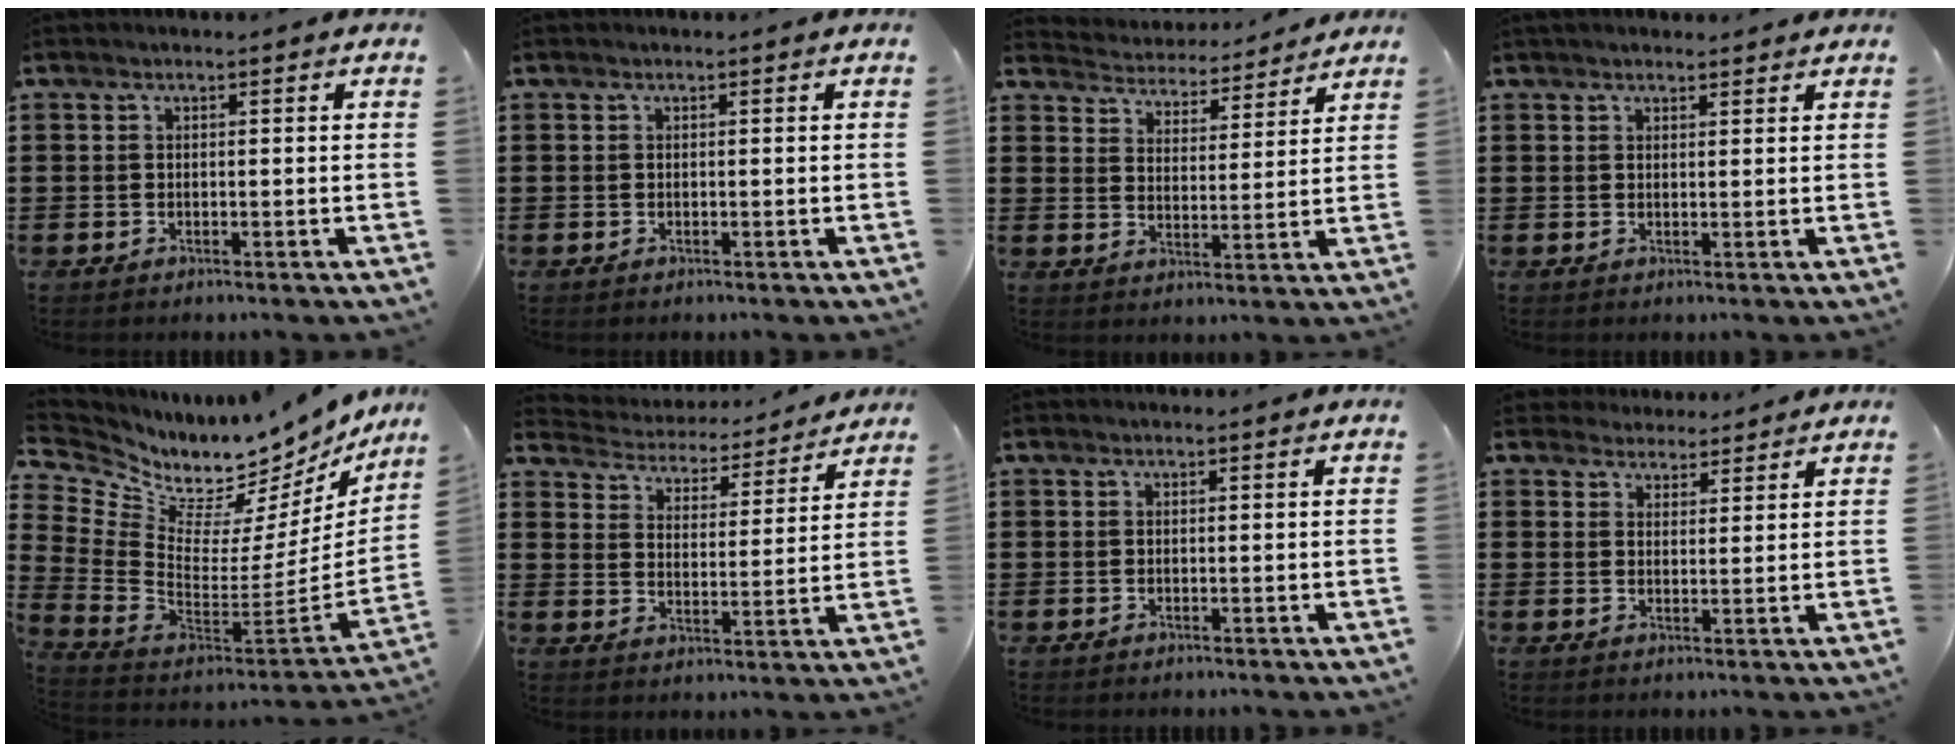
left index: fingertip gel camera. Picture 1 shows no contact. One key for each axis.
{"total": 0.0}
{"total": 4.0, "fx": 4.0, "fy": 0.2, "fz": -0.7, "tx": -0.014, "ty": -0.035, "tz": 0.065}
{"total": 1.4, "fx": 1.3, "fy": 0.5, "fz": 0.1, "tx": -0.004, "ty": 0.003, "tz": 0.026}
{"total": 5.5, "fx": 5.2, "fy": 1.6, "fz": -0.8, "tx": -0.034, "ty": -0.077, "tz": 0.083}
{"total": 3.5, "fx": 3.5, "fy": 0.3, "fz": -0.4, "tx": -0.018, "ty": -0.035, "tz": 0.052}
{"total": 0.0}
{"total": 3.0, "fx": 2.6, "fy": 1.5, "fz": -0.6, "tx": -0.001, "ty": 0.002, "tz": 0.050}